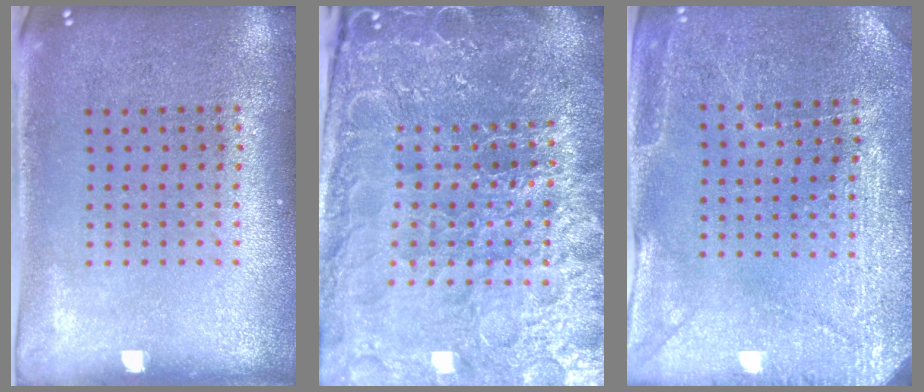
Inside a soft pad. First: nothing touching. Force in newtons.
{"total": 6.1, "press": 5.4, "slide": 2.8}
{"total": 2.9, "press": 2.8, "slide": 0.3}